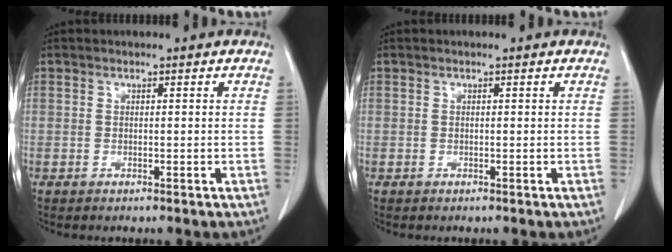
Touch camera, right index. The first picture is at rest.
{"total": 0.0}